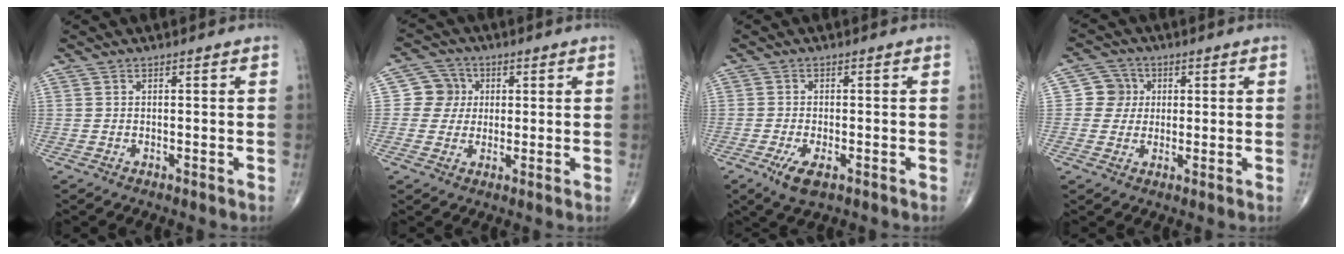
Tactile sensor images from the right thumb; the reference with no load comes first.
{"total": 5.7, "force": [0.8, 5.5, 0.9], "torque": [0.020, 0.008, 0.006]}
{"total": 4.5, "force": [-2.1, 1.8, 3.5], "torque": [-0.068, -0.006, -0.035]}
{"total": 5.0, "force": [0.7, 4.8, 0.8], "torque": [0.020, 0.007, 0.005]}